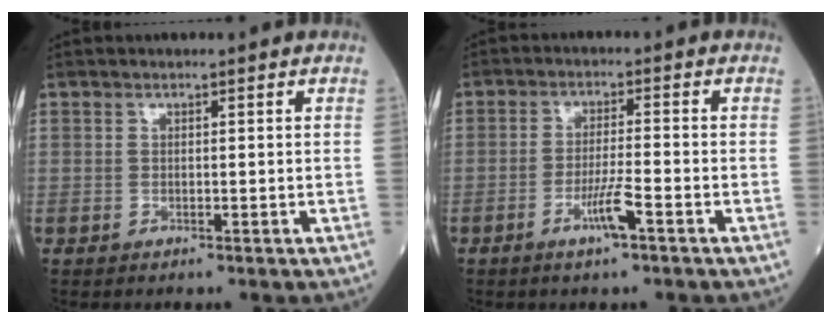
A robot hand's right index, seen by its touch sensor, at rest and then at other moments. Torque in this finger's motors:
{"motor_torque": [0.52, -0.03, 0.24, 0.08]}